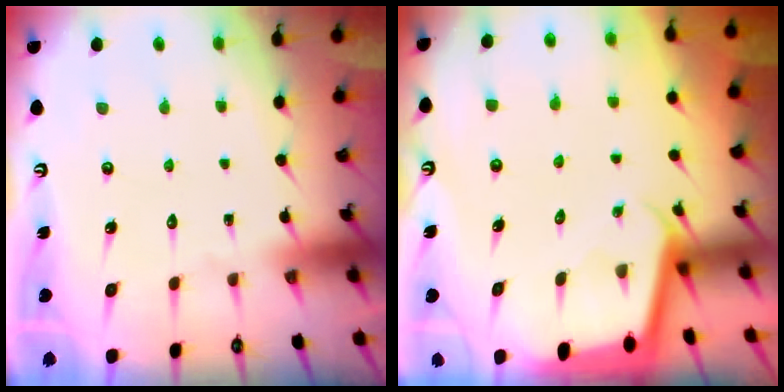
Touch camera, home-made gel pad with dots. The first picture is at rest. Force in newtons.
{"total": 2.7, "press": 2.7, "slide": 0.1}